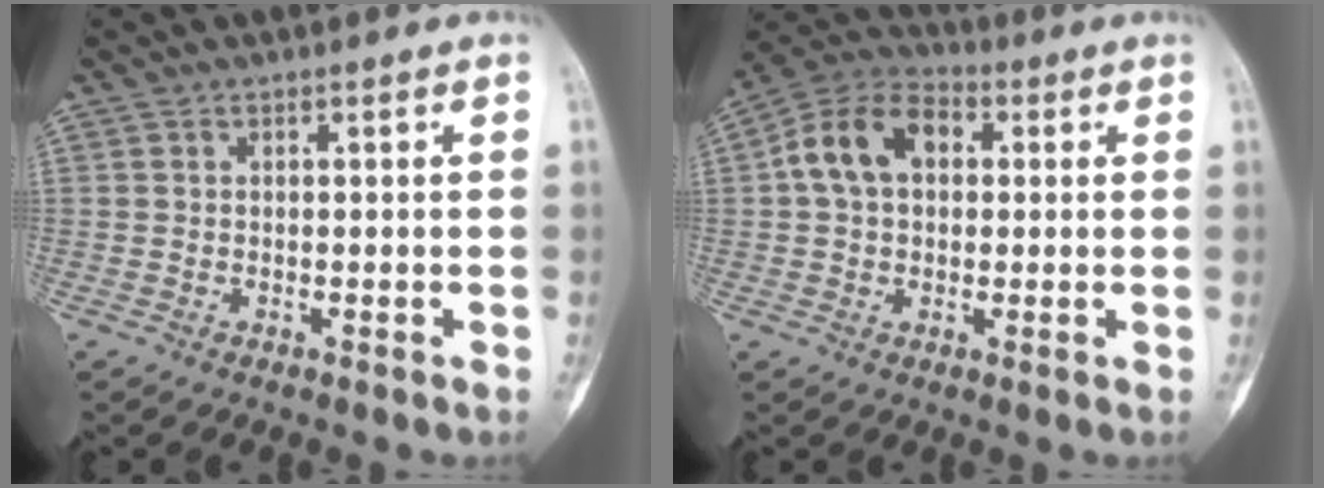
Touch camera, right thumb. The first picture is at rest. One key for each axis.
{"total": 11.5, "fx": 1.9, "fy": 8.0, "fz": 7.9, "tx": -0.133, "ty": 0.030, "tz": 0.024}